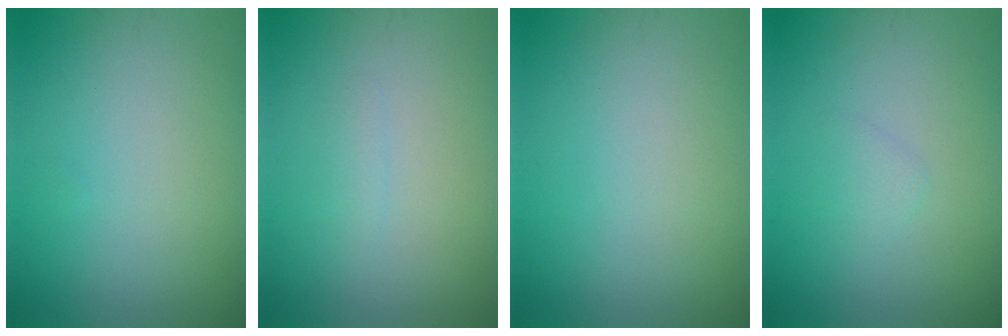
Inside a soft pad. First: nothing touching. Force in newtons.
{"total": 0.7, "press": 0.7, "slide": 0.1}
{"total": 0.0}
{"total": 1.0, "press": 1.0, "slide": 0.1}